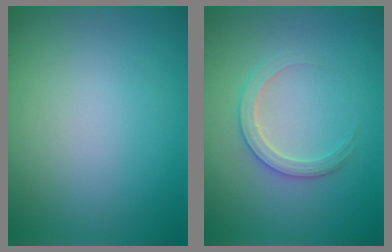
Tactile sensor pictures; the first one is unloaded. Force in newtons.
{"total": 2.5, "press": 2.5, "slide": 0.3}